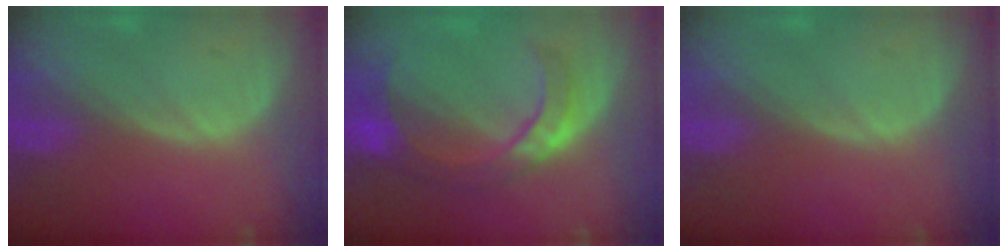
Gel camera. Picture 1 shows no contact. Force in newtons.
{"total": 8.3, "press": 7.7, "slide": 3.3}
{"total": 0.0}